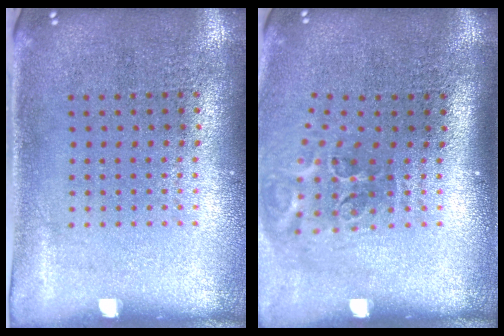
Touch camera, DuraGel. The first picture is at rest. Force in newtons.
{"total": 2.0, "press": 1.2, "slide": 1.7}